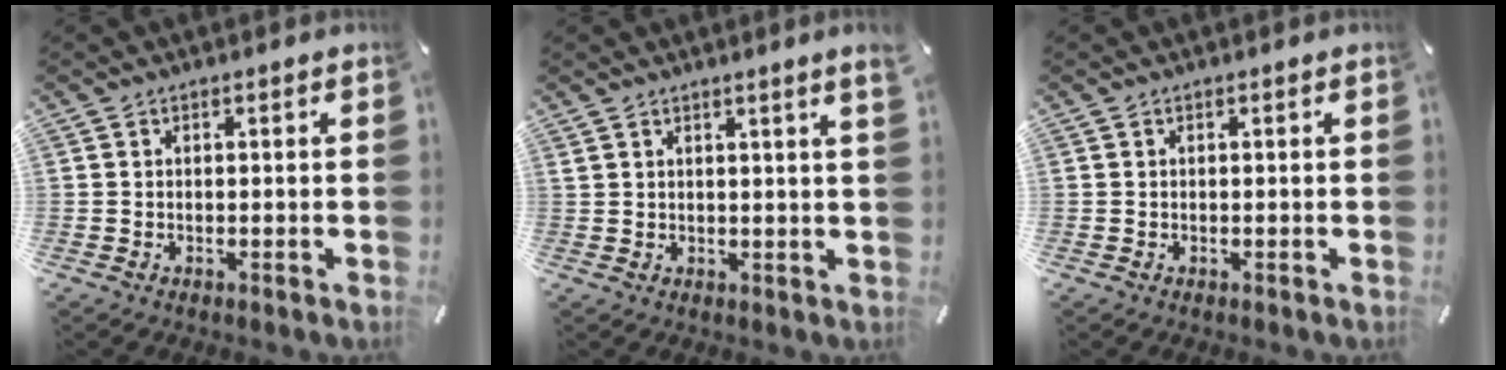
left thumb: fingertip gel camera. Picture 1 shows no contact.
{"total": 2.6, "force": [1.7, -0.2, 2.0], "torque": [-0.031, -0.007, 0.028]}
{"total": 0.0}